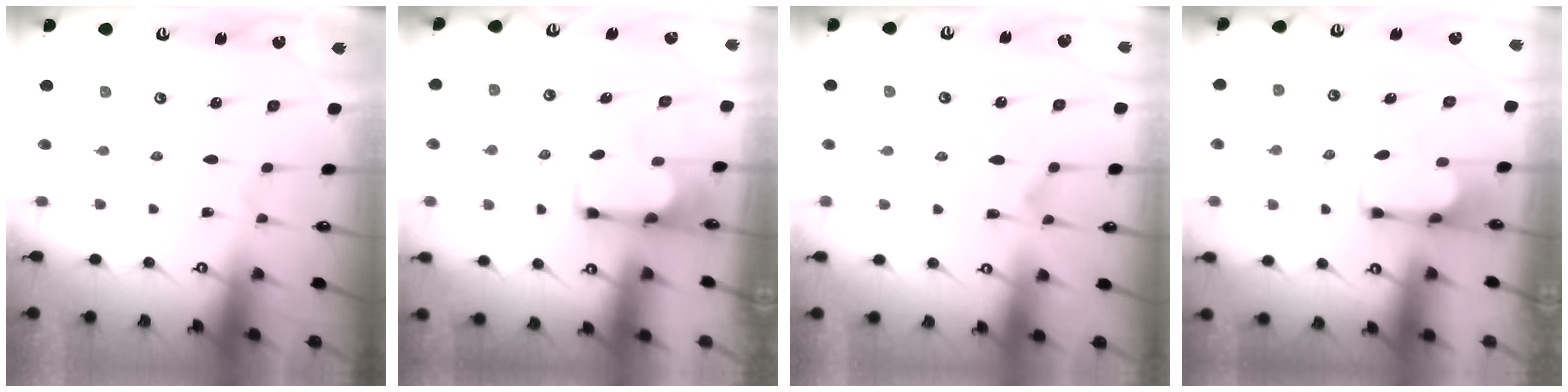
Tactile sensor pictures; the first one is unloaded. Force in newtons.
{"total": 1.6, "press": 1.5, "slide": 0.6}
{"total": 1.4, "press": 0.5, "slide": 1.3}
{"total": 2.8, "press": 2.7, "slide": 0.7}